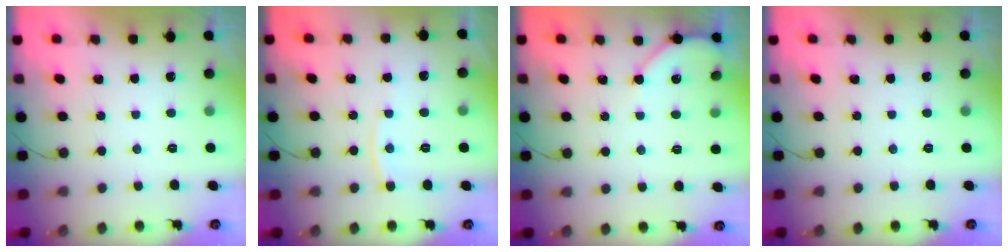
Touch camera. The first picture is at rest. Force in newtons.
{"total": 4.9, "press": 4.8, "slide": 0.5}
{"total": 5.0, "press": 4.9, "slide": 0.7}
{"total": 0.0}